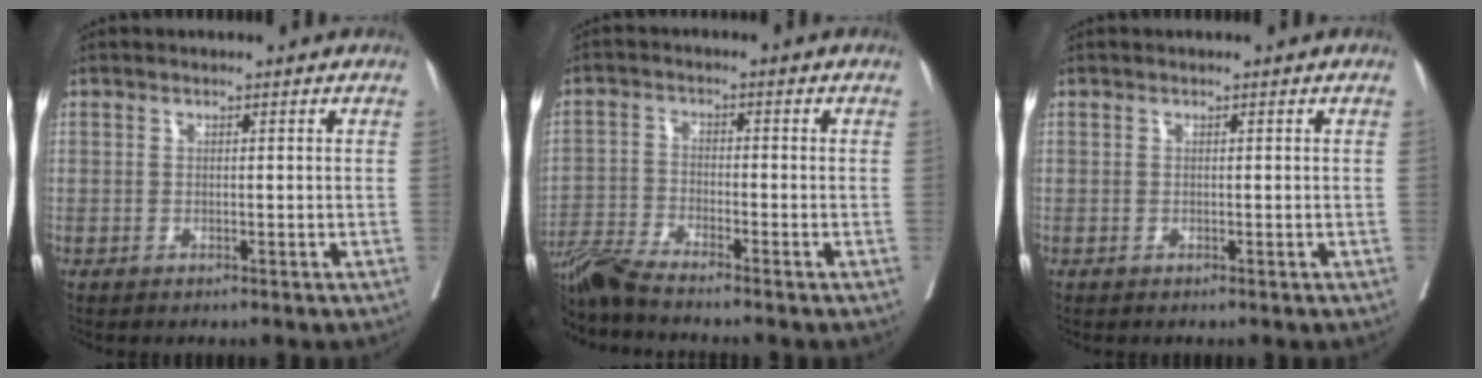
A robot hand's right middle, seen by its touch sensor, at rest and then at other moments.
{"total": 6.9, "force": [-6.3, -0.9, 2.8], "torque": [-0.051, -0.022, -0.123]}
{"total": 0.0}